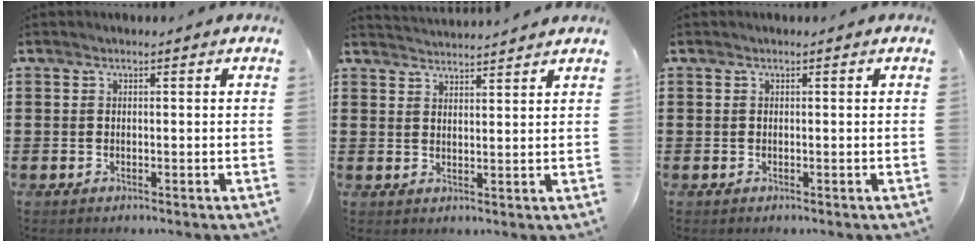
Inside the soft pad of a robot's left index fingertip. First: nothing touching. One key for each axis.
{"total": 2.7, "fx": 2.6, "fy": -0.4, "fz": -0.5, "tx": 0.000, "ty": -0.011, "tz": 0.049}
{"total": 0.0}